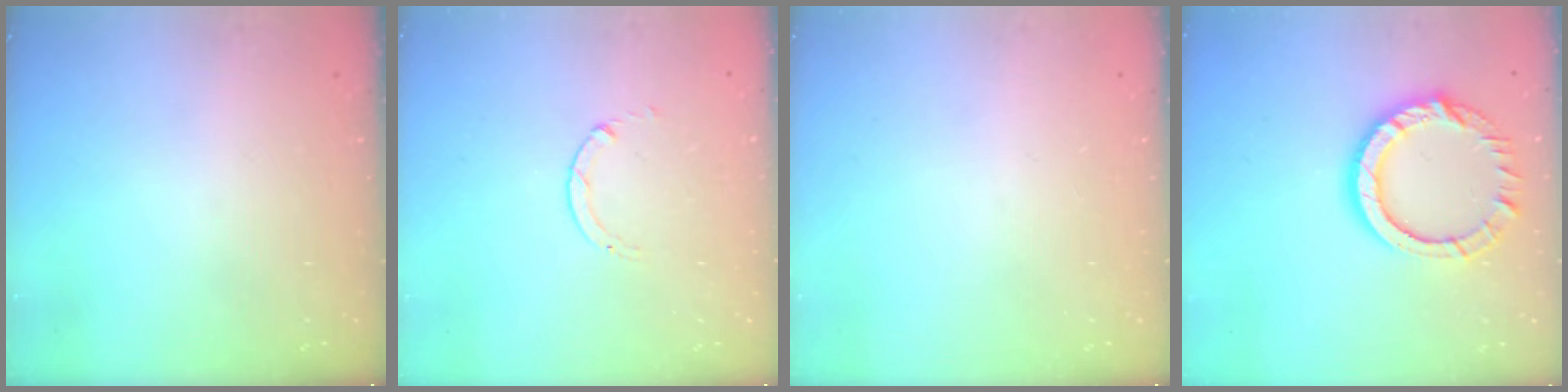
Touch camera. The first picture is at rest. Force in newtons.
{"total": 0.7, "press": 0.7, "slide": 0.1}
{"total": 0.0}
{"total": 12.8, "press": 12.7, "slide": 1.4}